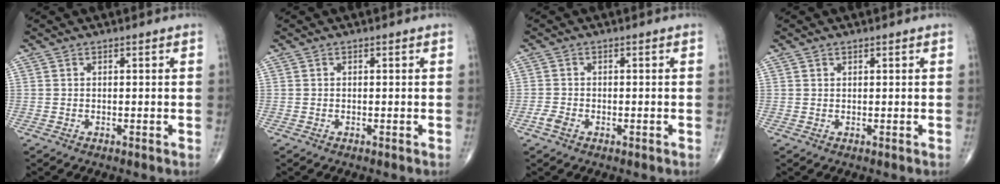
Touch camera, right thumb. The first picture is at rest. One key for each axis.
{"total": 0.0}
{"total": 2.0, "fx": -1.0, "fy": 1.3, "fz": 1.1, "tx": -0.027, "ty": 0.005, "tz": -0.021}
{"total": 0.5, "fx": 0.4, "fy": 0.3, "fz": 0.1, "tx": 0.000, "ty": -0.003, "tz": 0.005}